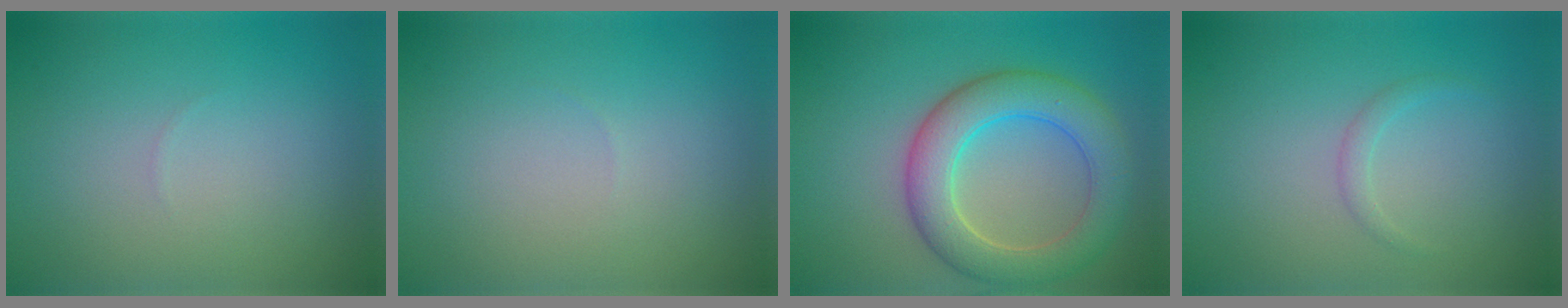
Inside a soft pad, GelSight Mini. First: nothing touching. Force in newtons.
{"total": 0.0}
{"total": 6.6, "press": 6.6, "slide": 0.2}
{"total": 0.9, "press": 0.9, "slide": 0.1}